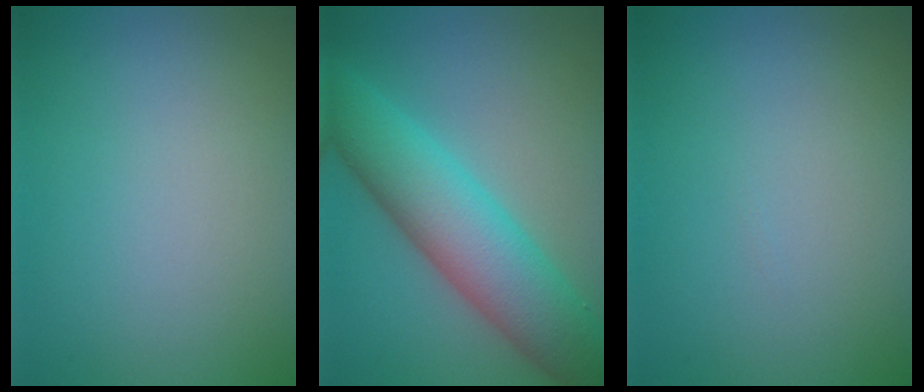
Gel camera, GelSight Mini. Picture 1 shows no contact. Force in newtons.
{"total": 9.0, "press": 9.0, "slide": 0.2}
{"total": 0.0}